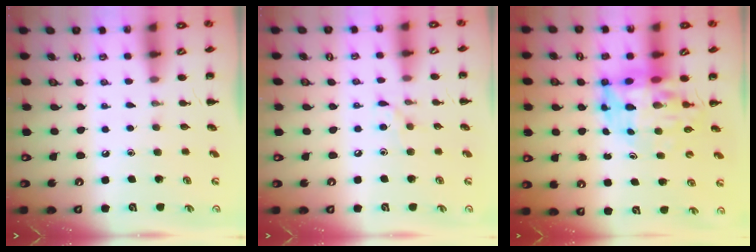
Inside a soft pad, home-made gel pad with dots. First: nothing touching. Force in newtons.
{"total": 6.0, "press": 5.6, "slide": 2.1}
{"total": 11.2, "press": 10.8, "slide": 3.3}